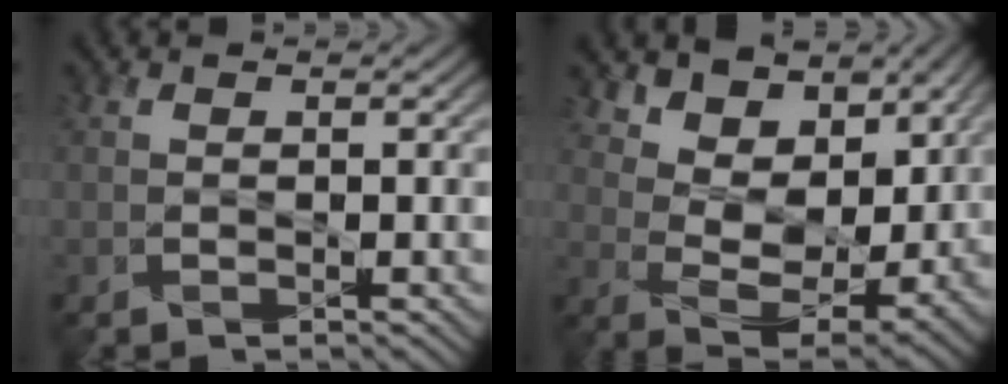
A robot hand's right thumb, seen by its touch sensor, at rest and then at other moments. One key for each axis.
{"total": 8.3, "fx": 5.1, "fy": 4.7, "fz": 4.5, "tx": -0.098, "ty": -0.004, "tz": 0.082}